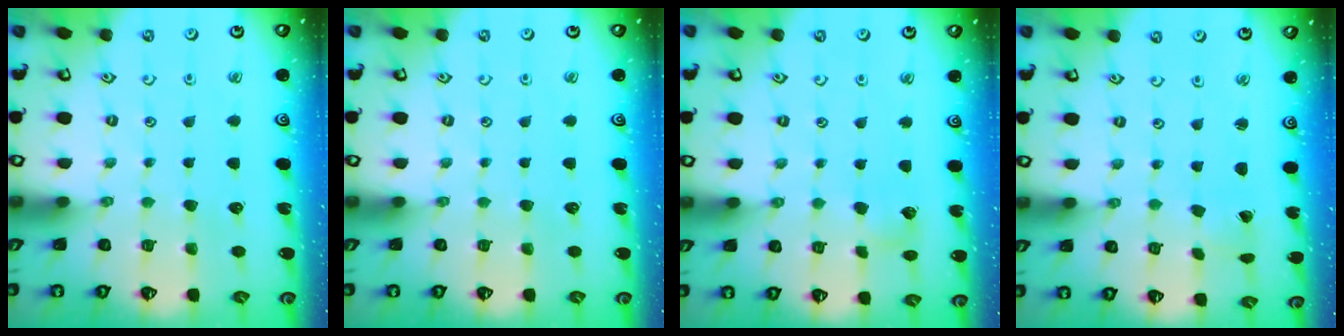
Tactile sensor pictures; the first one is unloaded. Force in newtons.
{"total": 0.0}
{"total": 5.0, "press": 5.0, "slide": 0.6}
{"total": 0.0}